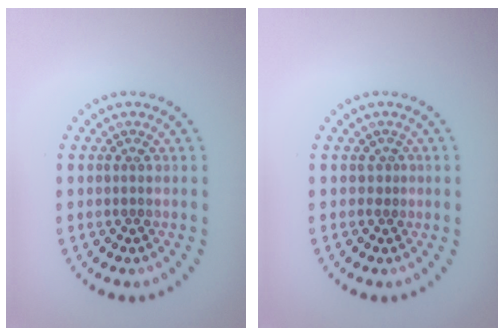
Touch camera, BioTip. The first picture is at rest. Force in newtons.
{"total": 0.5, "press": 0.1, "slide": 0.5}